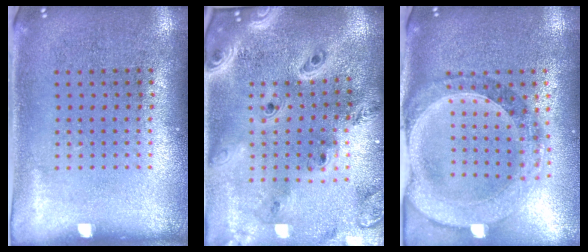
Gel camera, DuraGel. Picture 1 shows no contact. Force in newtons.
{"total": 4.0, "press": 3.1, "slide": 2.6}
{"total": 1.5, "press": 1.4, "slide": 0.5}